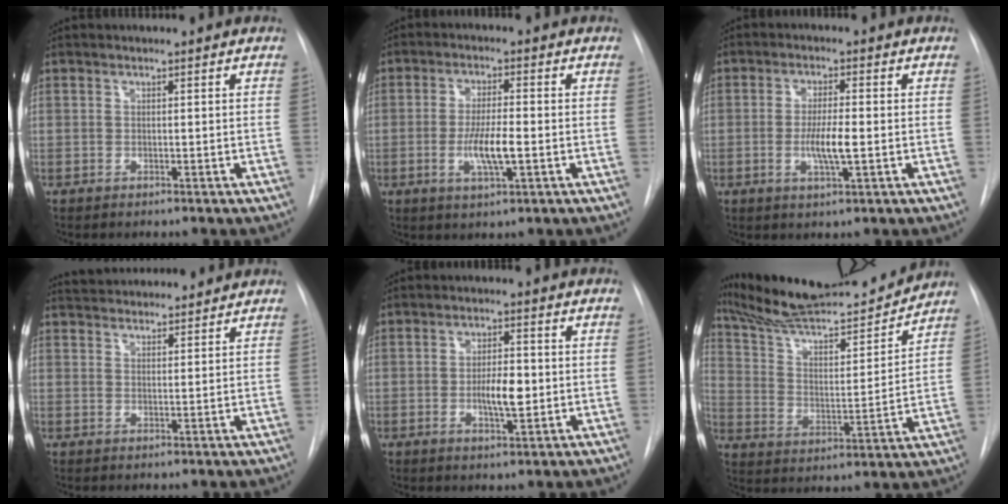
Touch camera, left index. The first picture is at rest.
{"total": 6.2, "force": [-1.4, 1.0, 6.0], "torque": [-0.117, -0.007, -0.024]}
{"total": 5.1, "force": [-0.9, 0.6, 5.0], "torque": [-0.099, -0.009, -0.015]}
{"total": 9.4, "force": [8.9, 1.7, 2.3], "torque": [-0.036, 0.029, 0.130]}
{"total": 5.2, "force": [-0.7, 1.6, 4.9], "torque": [-0.086, -0.001, -0.009]}
{"total": 19.6, "force": [18.3, 1.9, 6.8], "torque": [-0.118, -0.004, 0.292]}